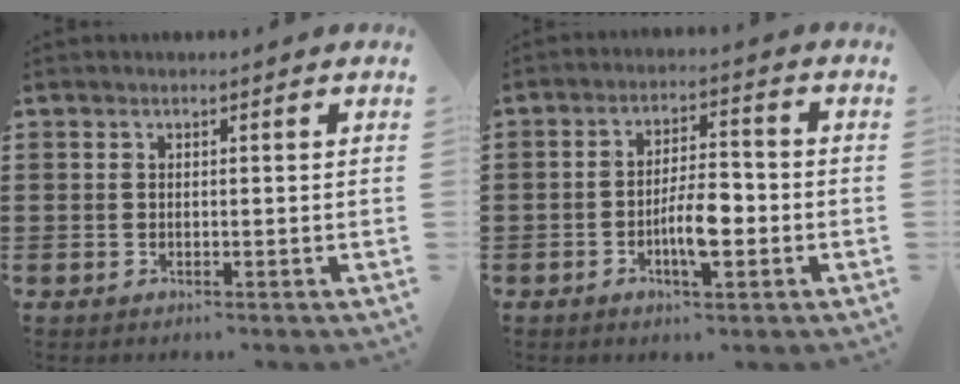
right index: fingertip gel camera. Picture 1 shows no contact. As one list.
[{"total": 6.5, "force": [-2.2, 2.3, 5.7], "torque": [-0.108, 0.004, -0.043]}]